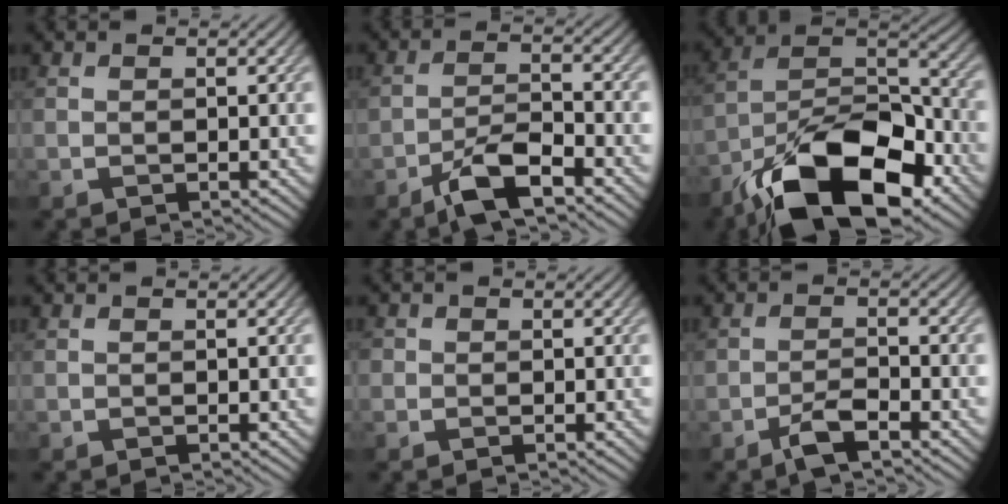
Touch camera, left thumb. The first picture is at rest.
{"total": 6.2, "force": [-4.3, 1.8, 4.2], "torque": [-0.080, 0.005, -0.083]}
{"total": 17.2, "force": [-10.8, 7.5, 11.0], "torque": [-0.199, -0.015, -0.202]}
{"total": 0.0}
{"total": 1.0, "force": [0.1, 1.0, 0.1], "torque": [0.001, -0.001, -0.003]}
{"total": 3.2, "force": [-2.2, 0.9, 2.2], "torque": [-0.046, 0.004, -0.047]}